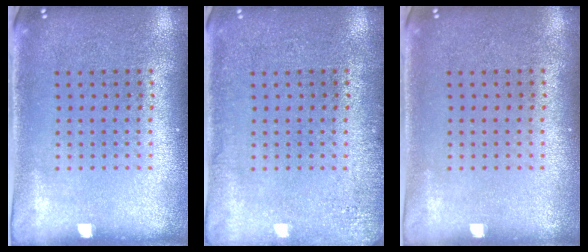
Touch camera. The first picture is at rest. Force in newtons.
{"total": 1.8, "press": 1.8, "slide": 0.3}
{"total": 0.0}